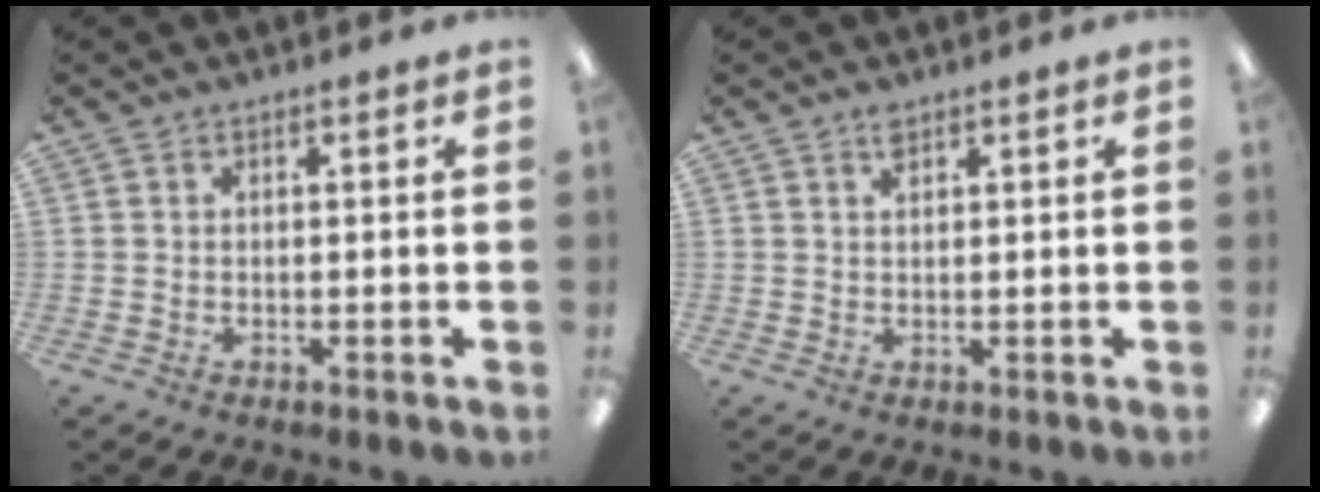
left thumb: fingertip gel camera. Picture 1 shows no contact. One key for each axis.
{"total": 1.8, "fx": 1.3, "fy": 0.7, "fz": 1.0, "tx": -0.015, "ty": -0.001, "tz": 0.021}